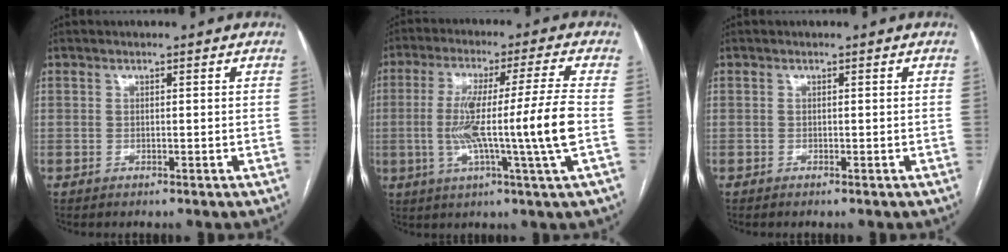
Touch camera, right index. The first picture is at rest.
{"total": 14.2, "force": [-1.7, -1.8, 14.0], "torque": [-0.250, -0.005, -0.034]}
{"total": 0.0}